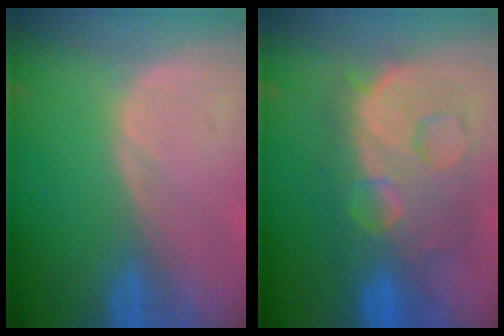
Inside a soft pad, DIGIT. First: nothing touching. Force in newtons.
{"total": 12.1, "press": 12.0, "slide": 1.4}